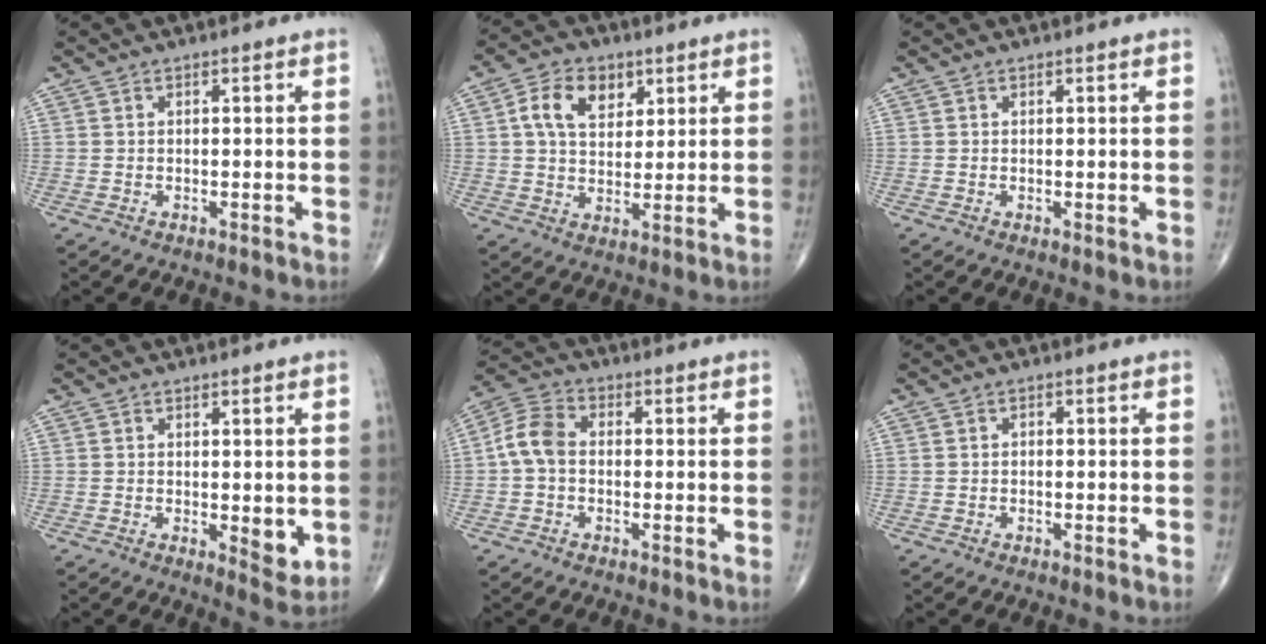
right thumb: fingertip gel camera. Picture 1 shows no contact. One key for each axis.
{"total": 9.1, "fx": 3.4, "fy": 6.1, "fz": 5.8, "tx": -0.080, "ty": -0.007, "tz": 0.057}
{"total": 0.0}
{"total": 4.3, "fx": -0.3, "fy": 1.8, "fz": 3.9, "tx": -0.042, "ty": -0.013, "tz": 0.000}
{"total": 6.5, "fx": -0.4, "fy": 4.5, "fz": 4.6, "tx": -0.089, "ty": 0.020, "tz": -0.021}
{"total": 0.6, "fx": -0.1, "fy": 0.4, "fz": 0.4, "tx": -0.005, "ty": 0.002, "tz": -0.005}